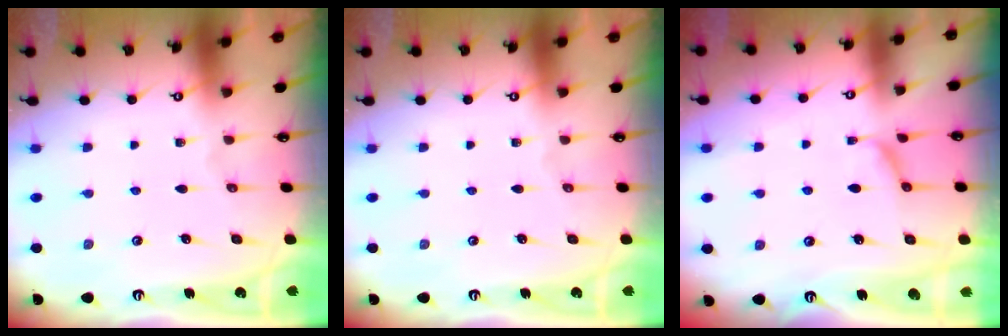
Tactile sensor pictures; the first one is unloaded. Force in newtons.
{"total": 0.0}
{"total": 1.8, "press": 1.7, "slide": 0.6}